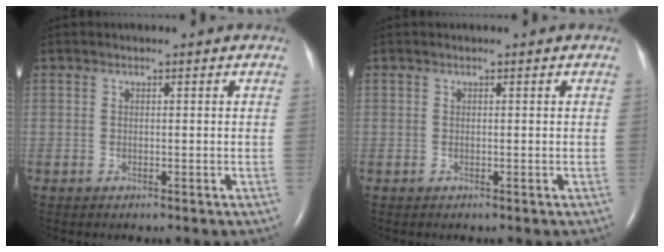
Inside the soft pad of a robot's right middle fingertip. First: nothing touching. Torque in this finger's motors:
{"motor_torque": [0.00, 0.00, -0.08, -0.08]}